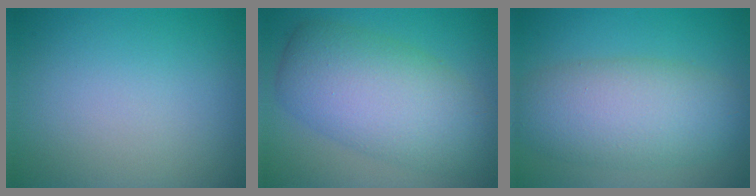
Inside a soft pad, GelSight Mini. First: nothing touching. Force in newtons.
{"total": 8.4, "press": 8.4, "slide": 0.4}
{"total": 7.0, "press": 7.0, "slide": 0.4}